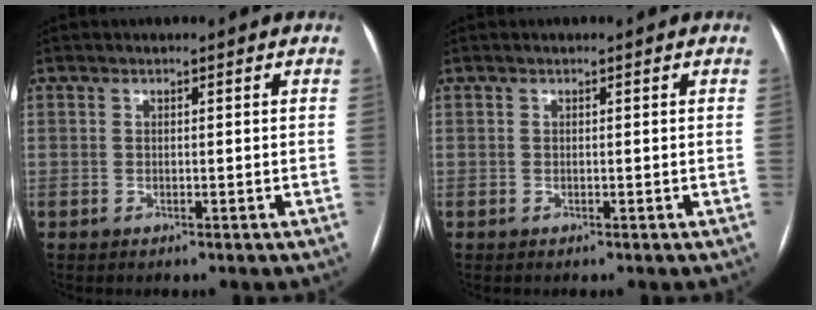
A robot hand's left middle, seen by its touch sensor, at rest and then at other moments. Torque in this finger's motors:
{"motor_torque": [-0.01, 0.01, 0.00, 0.00]}